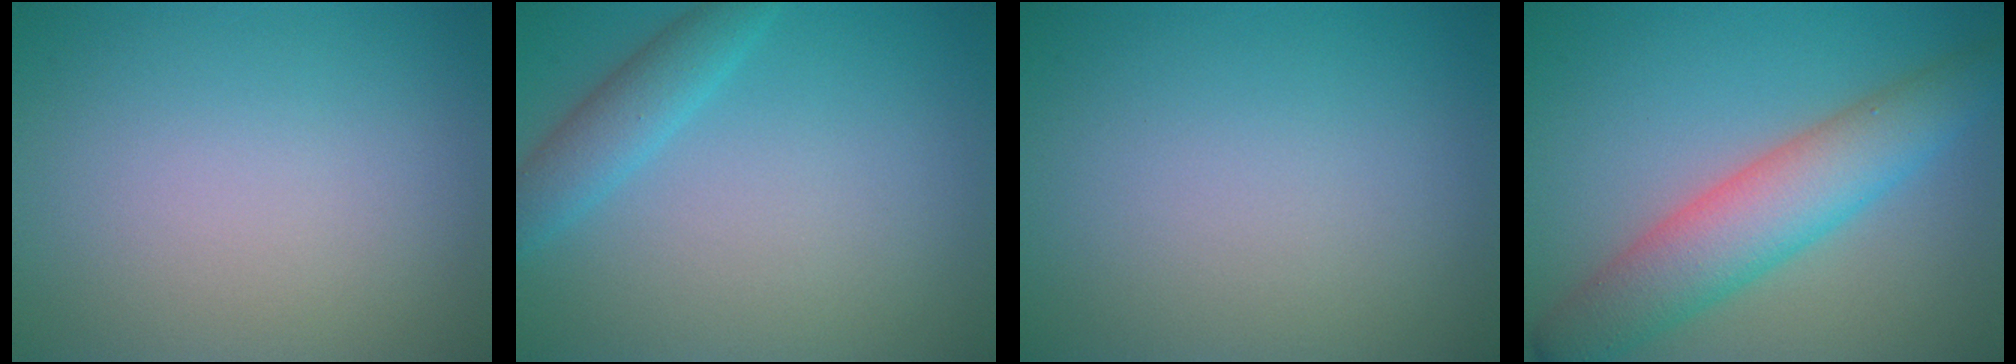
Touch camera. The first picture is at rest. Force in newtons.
{"total": 2.1, "press": 2.1, "slide": 0.2}
{"total": 0.0}
{"total": 6.5, "press": 6.5, "slide": 0.1}